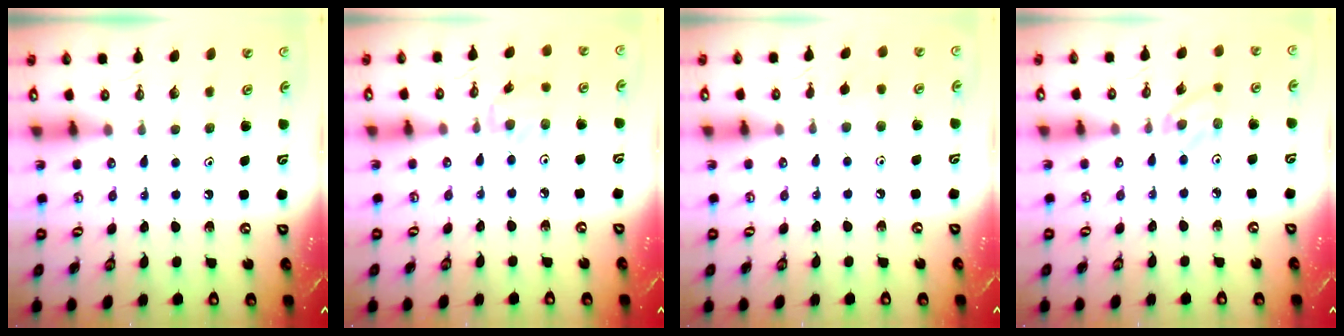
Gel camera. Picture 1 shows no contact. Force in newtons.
{"total": 2.0, "press": 2.0, "slide": 0.4}
{"total": 3.0, "press": 2.9, "slide": 0.5}
{"total": 3.5, "press": 3.4, "slide": 0.4}